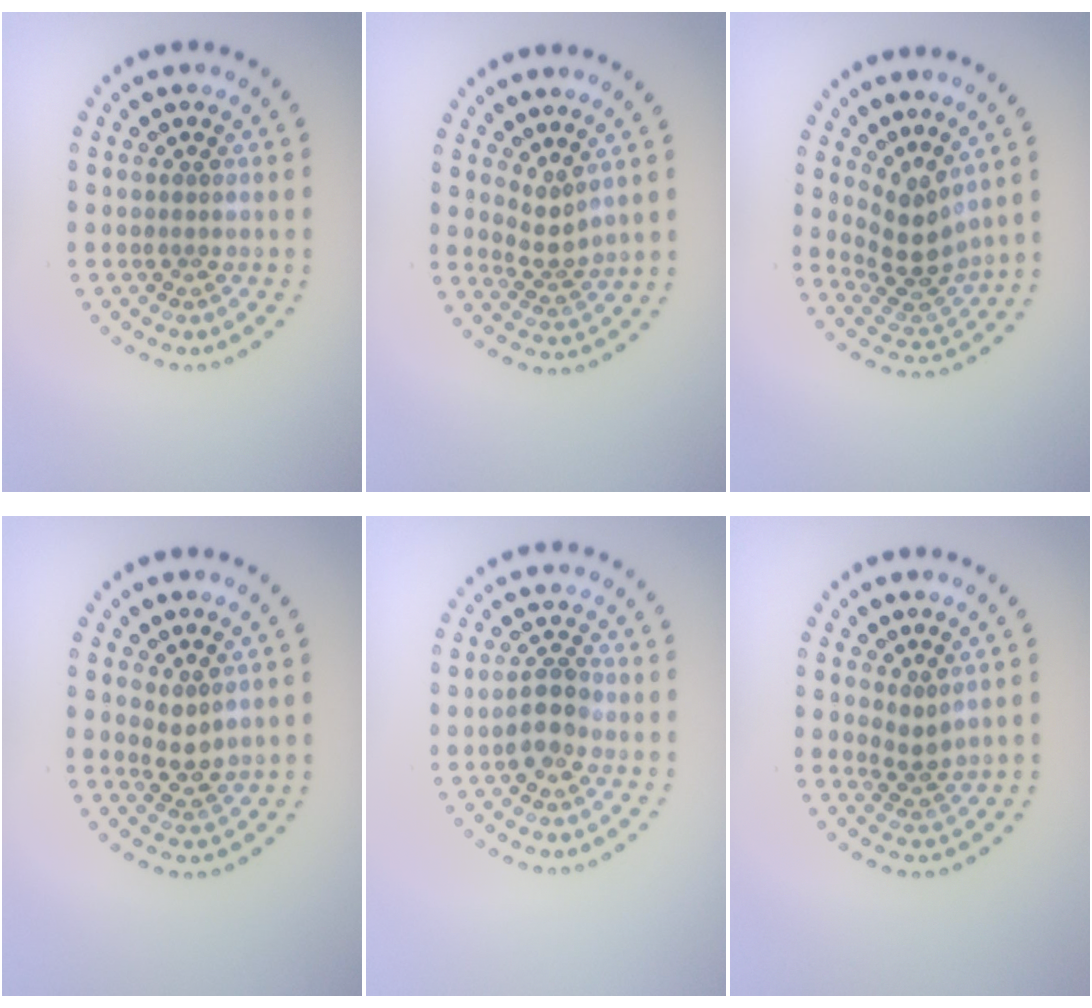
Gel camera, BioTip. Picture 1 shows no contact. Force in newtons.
{"total": 2.2, "press": 1.5, "slide": 1.7}
{"total": 3.7, "press": 2.6, "slide": 2.5}
{"total": 1.9, "press": 1.6, "slide": 1.0}
{"total": 2.6, "press": 2.5, "slide": 0.9}
{"total": 1.9, "press": 1.2, "slide": 1.5}